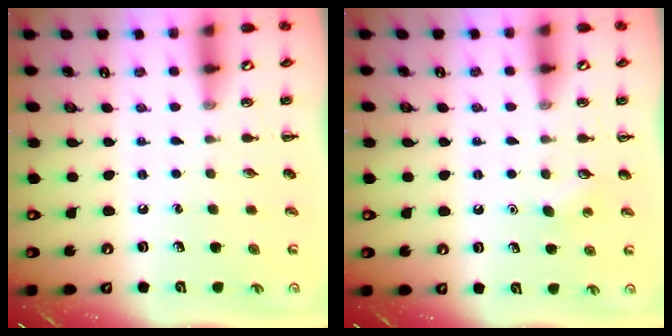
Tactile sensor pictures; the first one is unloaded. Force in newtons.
{"total": 2.8, "press": 2.7, "slide": 0.7}